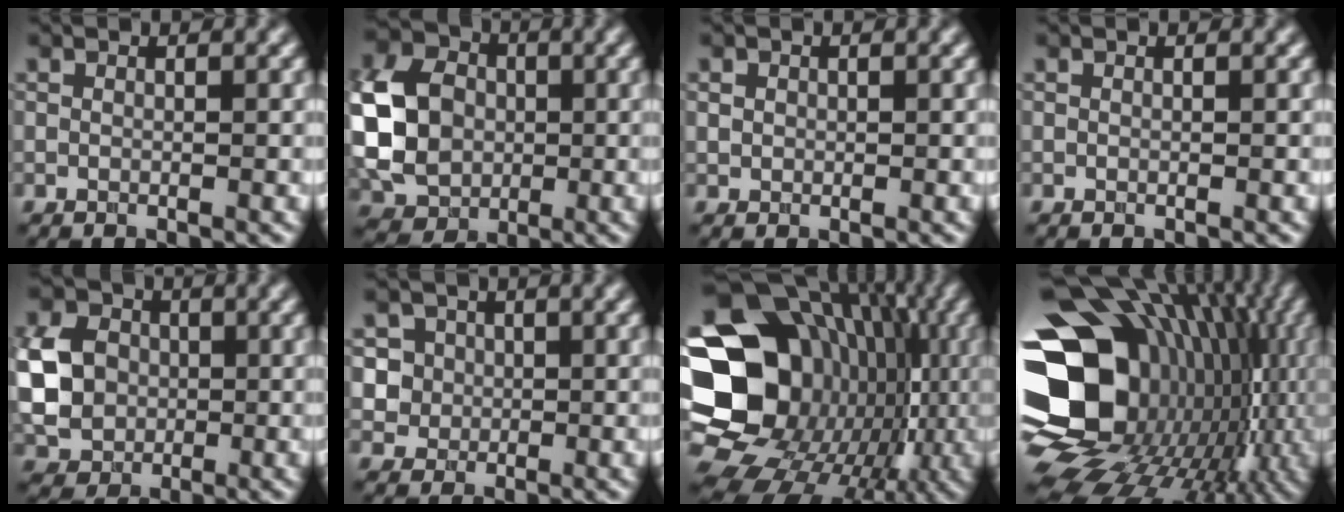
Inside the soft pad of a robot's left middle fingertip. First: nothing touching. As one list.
[{"total": 9.3, "force": [-0.4, 7.3, 5.7], "torque": [-0.139, 0.010, -0.019]}, {"total": 0.6, "force": [0.1, 0.6, 0.1], "torque": [0.001, -0.002, 0.004]}, {"total": 0.0}, {"total": 6.3, "force": [-0.1, 5.2, 3.5], "torque": [-0.087, 0.009, -0.009]}, {"total": 4.5, "force": [1.4, 4.1, 1.4], "torque": [-0.014, 0.015, 0.018]}, {"total": 22.1, "force": [-1.9, 18.9, 11.2], "torque": [-0.188, -0.001, -0.052]}, {"total": 19.8, "force": [-0.5, 15.2, 12.6], "torque": [-0.218, 0.000, 0.005]}]